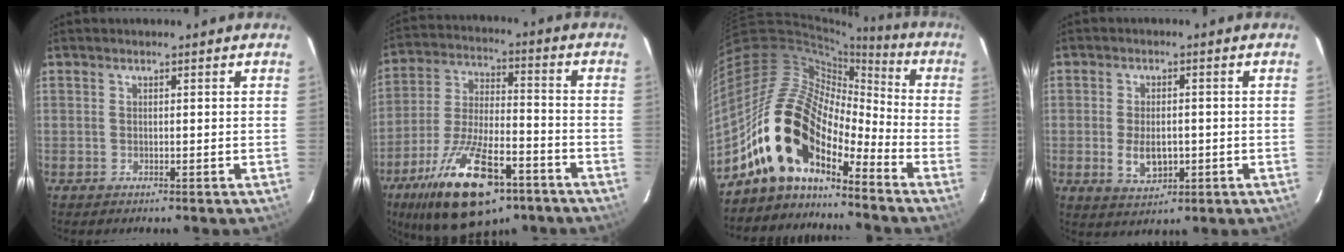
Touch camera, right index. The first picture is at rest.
{"total": 21.5, "force": [-12.7, 8.5, 15.1], "torque": [-0.287, -0.026, -0.205]}
{"total": 16.7, "force": [-11.6, 7.0, 9.8], "torque": [-0.173, 0.004, -0.237]}
{"total": 6.4, "force": [-1.3, 3.8, 4.9], "torque": [-0.098, -0.009, -0.015]}